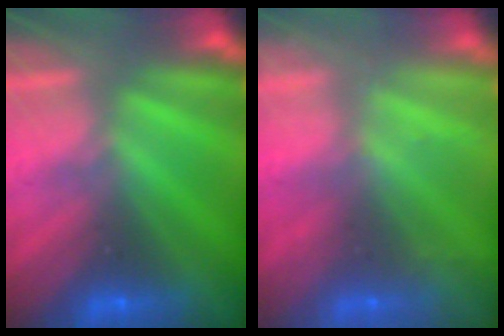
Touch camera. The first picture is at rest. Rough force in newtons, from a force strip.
{"total": 2.3}